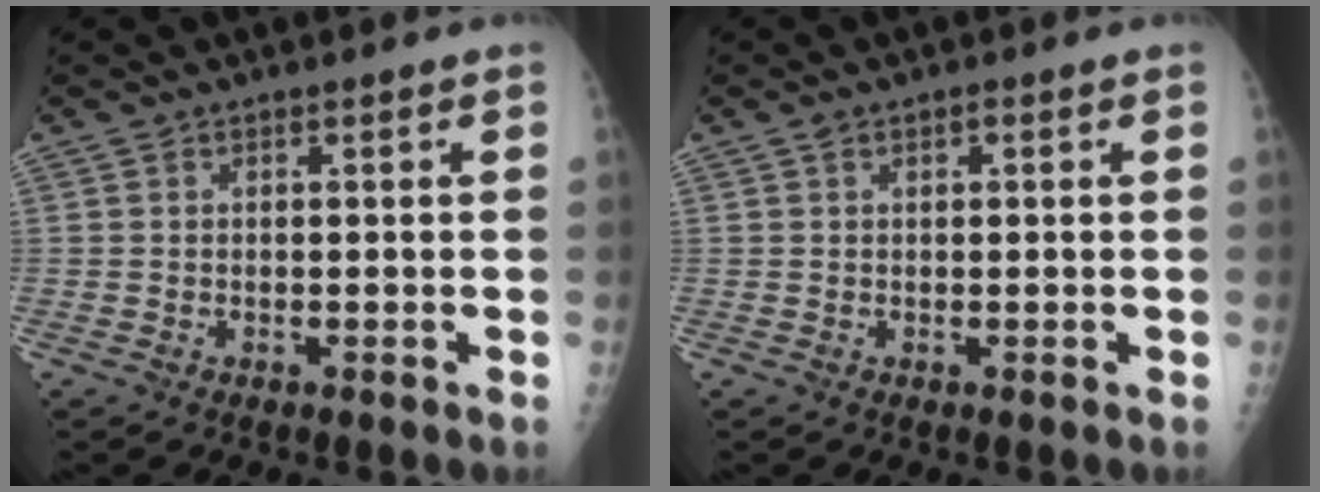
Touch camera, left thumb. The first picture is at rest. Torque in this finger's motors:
{"motor_torque": [0.25, -0.24, -0.01, -0.15, 0.02]}